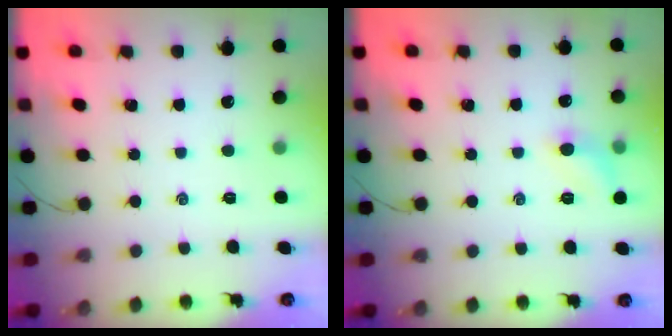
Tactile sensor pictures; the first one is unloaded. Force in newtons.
{"total": 6.9, "press": 6.7, "slide": 1.7}